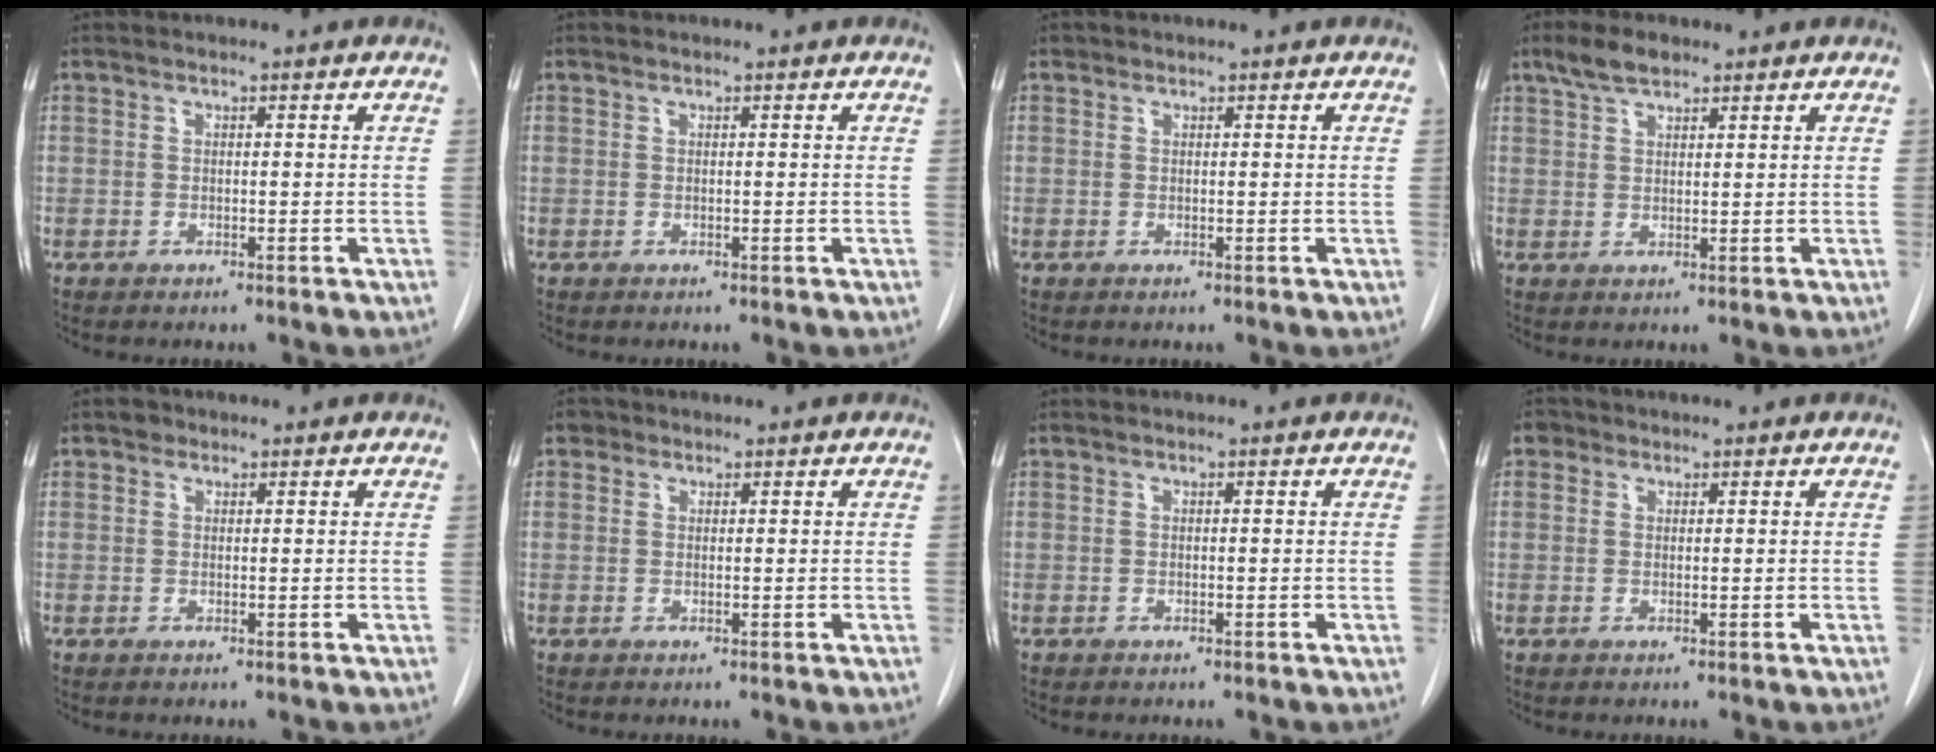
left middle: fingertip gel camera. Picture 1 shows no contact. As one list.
[{"total": 0.0}, {"total": 0.0}, {"total": 4.1, "force": [3.1, 1.6, 2.2], "torque": [-0.053, 0.012, 0.060]}, {"total": 1.0, "force": [0.6, 0.8, 0.2], "torque": [0.002, 0.003, 0.006]}, {"total": 1.3, "force": [0.7, 1.1, 0.1], "torque": [0.005, 0.004, 0.007]}, {"total": 0.0}, {"total": 1.5, "force": [0.8, 1.3, 0.2], "torque": [0.002, 0.006, 0.007]}]